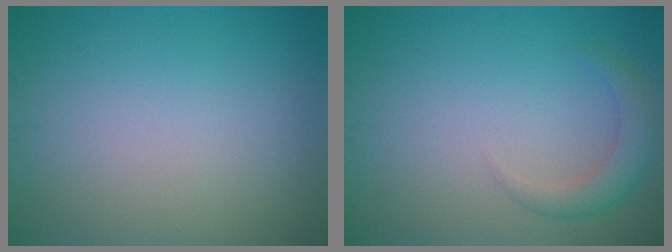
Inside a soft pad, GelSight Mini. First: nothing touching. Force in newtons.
{"total": 2.4, "press": 2.4, "slide": 0.4}